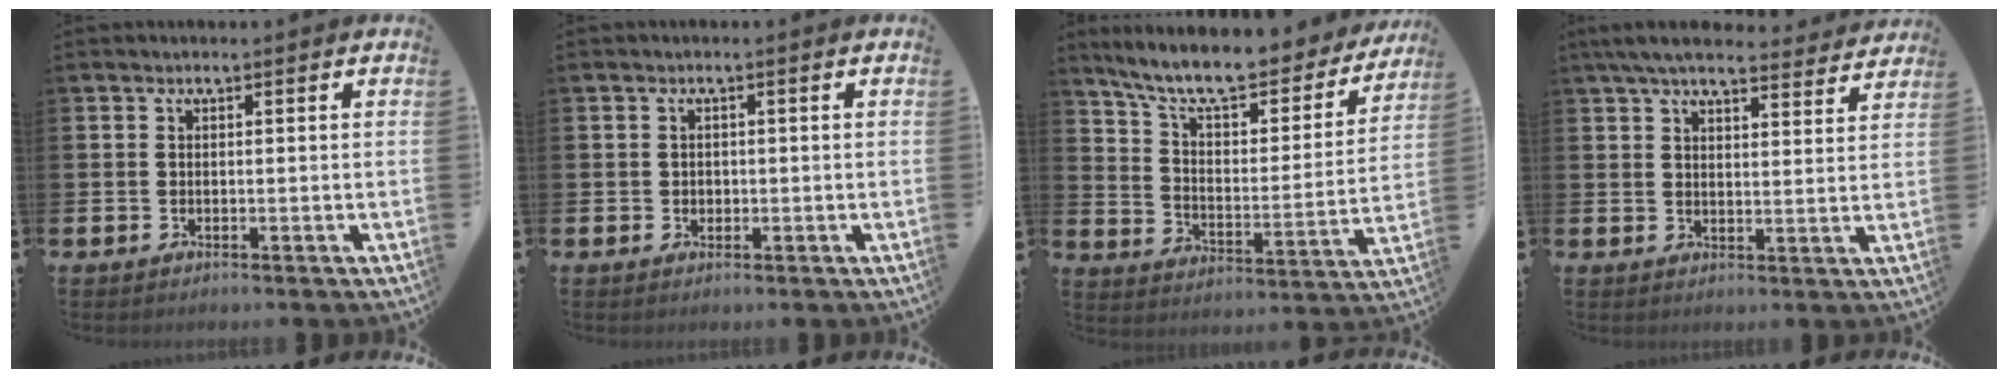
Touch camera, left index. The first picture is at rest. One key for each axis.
{"total": 1.0, "fx": 0.3, "fy": 0.9, "fz": 0.2, "tx": 0.004, "ty": 0.004, "tz": 0.002}
{"total": 10.0, "fx": 8.9, "fy": 2.3, "fz": 4.1, "tx": -0.107, "ty": -0.065, "tz": 0.149}
{"total": 6.4, "fx": 6.0, "fy": 1.1, "fz": 1.9, "tx": -0.048, "ty": -0.034, "tz": 0.104}